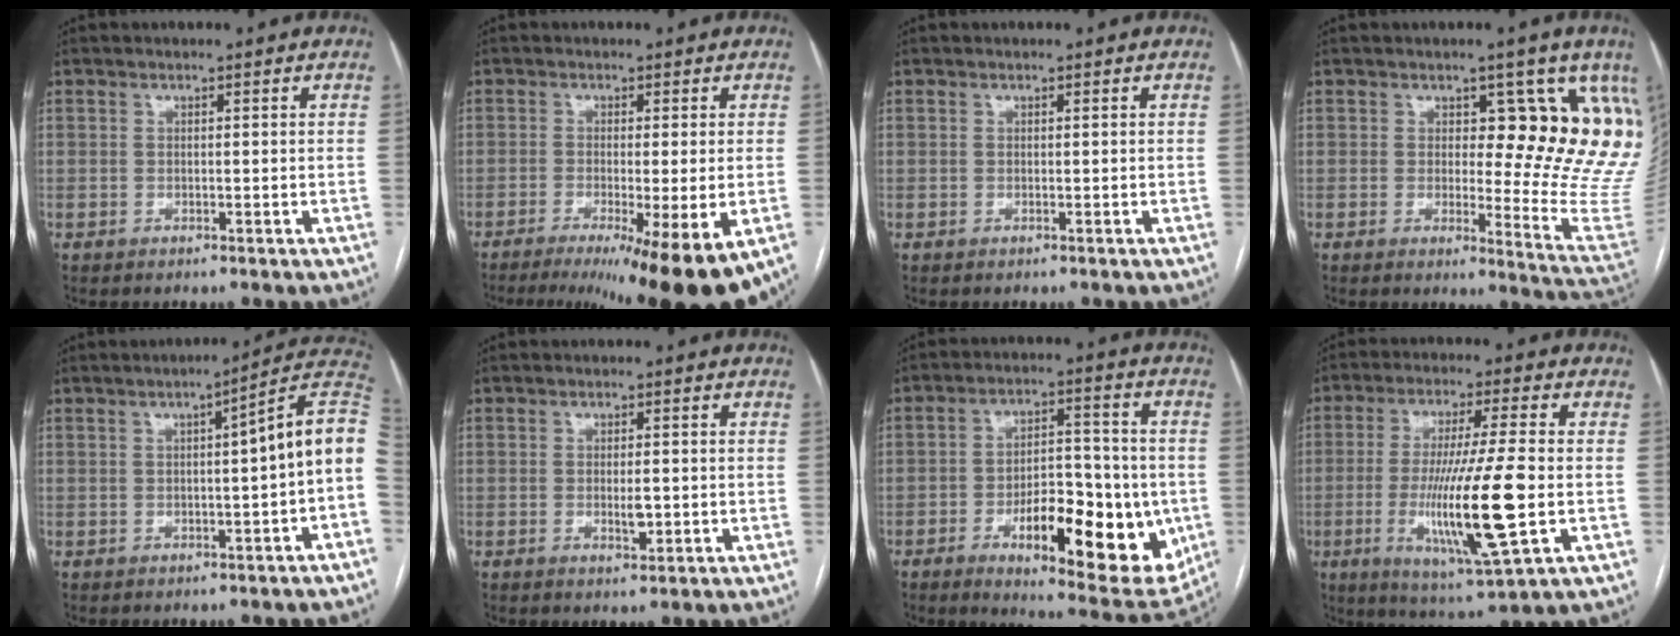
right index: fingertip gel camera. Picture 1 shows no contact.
{"total": 16.2, "force": [-10.3, 0.8, 12.4], "torque": [-0.122, -0.039, -0.146]}
{"total": 0.0}
{"total": 13.4, "force": [6.0, 4.2, 11.2], "torque": [-0.125, -0.023, 0.062]}
{"total": 9.2, "force": [-0.3, -0.5, 9.2], "torque": [-0.109, 0.027, -0.011]}
{"total": 2.5, "force": [-0.3, 0.8, 2.4], "torque": [-0.042, -0.001, 0.000]}
{"total": 19.4, "force": [-5.9, 7.0, 17.2], "torque": [-0.212, 0.006, -0.070]}
{"total": 15.5, "force": [-2.9, 0.4, 15.3], "torque": [-0.291, -0.024, -0.048]}